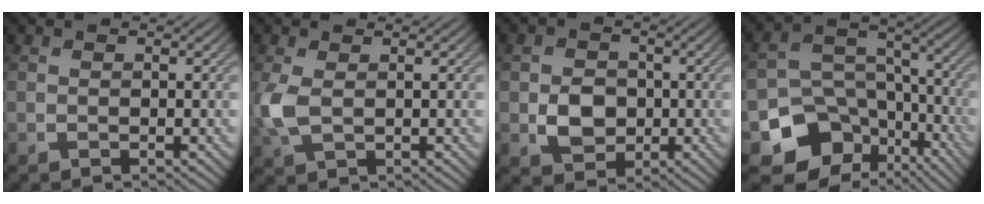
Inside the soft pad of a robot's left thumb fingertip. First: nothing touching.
{"total": 4.0, "force": [0.3, 2.2, 3.4], "torque": [-0.101, -0.002, 0.008]}
{"total": 4.7, "force": [-0.9, 3.9, 2.6], "torque": [-0.046, -0.006, -0.017]}
{"total": 11.5, "force": [-5.9, 8.6, 4.8], "torque": [-0.104, -0.031, -0.100]}